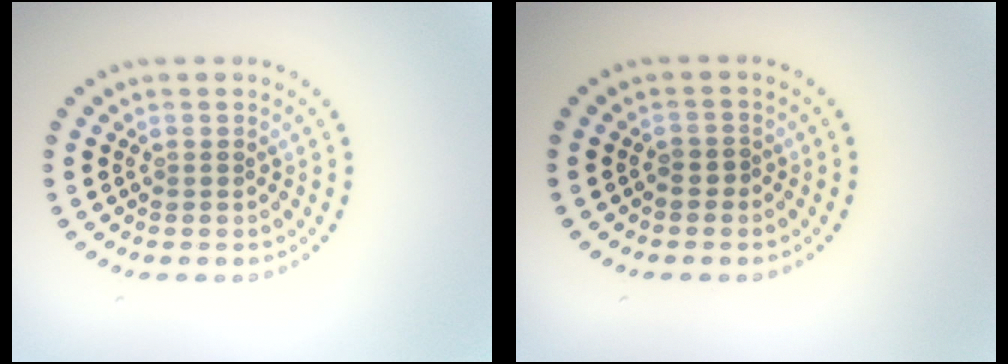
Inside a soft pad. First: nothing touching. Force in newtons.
{"total": 0.9, "press": 0.6, "slide": 0.6}